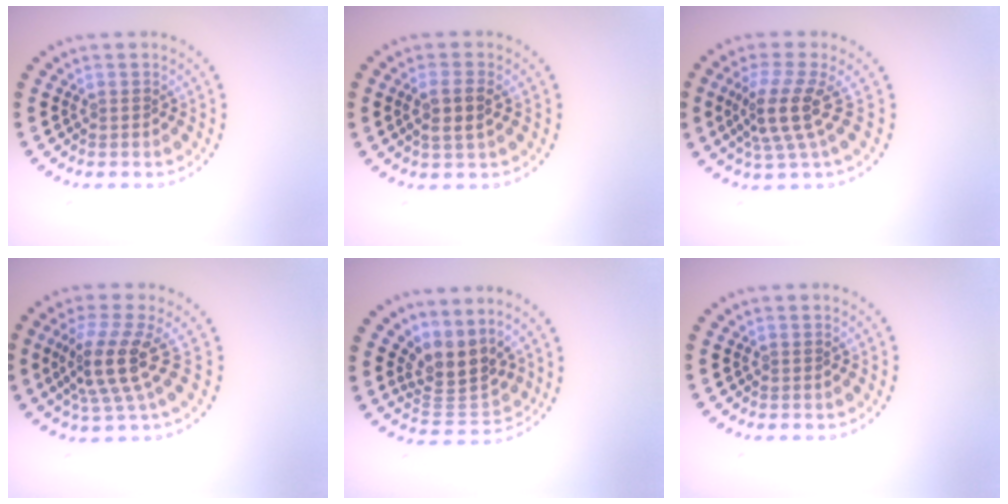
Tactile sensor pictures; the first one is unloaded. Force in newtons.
{"total": 2.5, "press": 2.2, "slide": 1.0}
{"total": 3.9, "press": 2.7, "slide": 2.8}
{"total": 4.4, "press": 3.3, "slide": 2.9}
{"total": 3.7, "press": 2.7, "slide": 2.4}
{"total": 0.0}